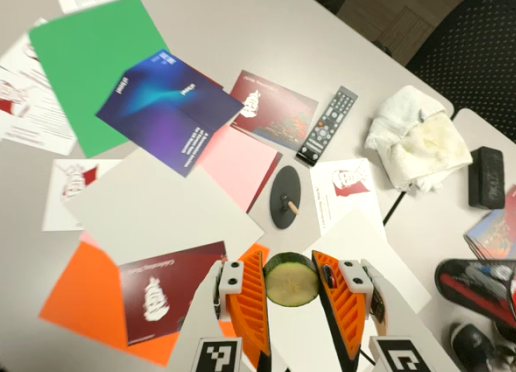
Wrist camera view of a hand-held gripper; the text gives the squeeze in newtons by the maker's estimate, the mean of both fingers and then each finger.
{"total": 8.7, "left": 8.6, "right": 8.8}